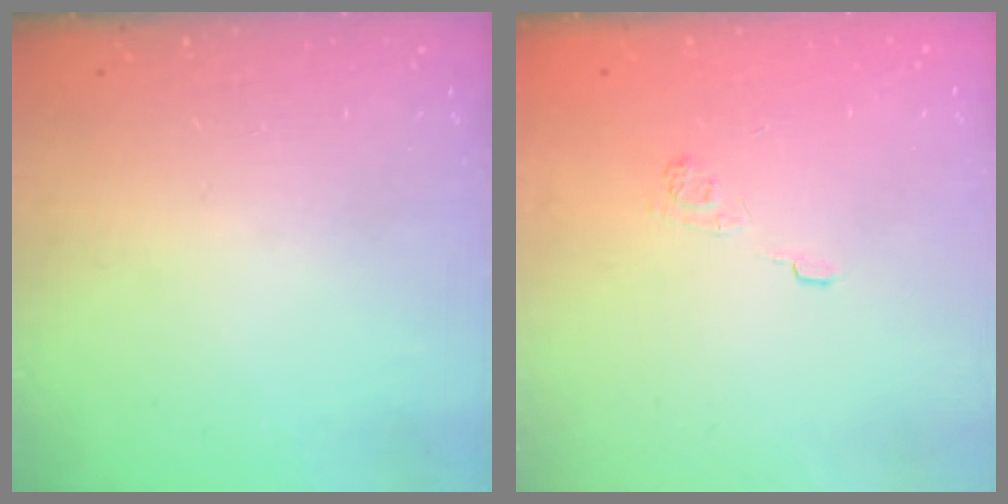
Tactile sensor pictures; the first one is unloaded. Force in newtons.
{"total": 2.3, "press": 1.8, "slide": 1.3}